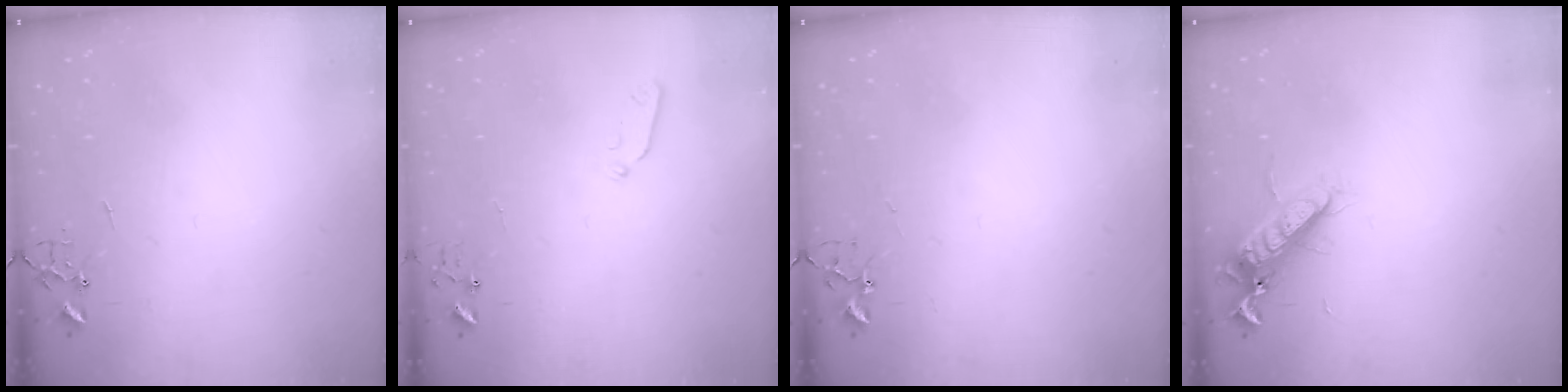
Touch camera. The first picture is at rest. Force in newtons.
{"total": 4.8, "press": 4.7, "slide": 0.7}
{"total": 4.2, "press": 4.2, "slide": 0.7}
{"total": 13.5, "press": 13.3, "slide": 1.9}